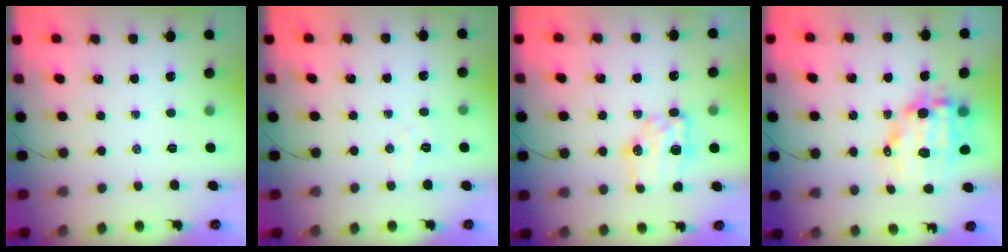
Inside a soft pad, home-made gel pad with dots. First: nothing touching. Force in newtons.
{"total": 3.8, "press": 3.7, "slide": 0.9}
{"total": 8.0, "press": 8.0, "slide": 1.0}
{"total": 11.0, "press": 10.7, "slide": 2.7}